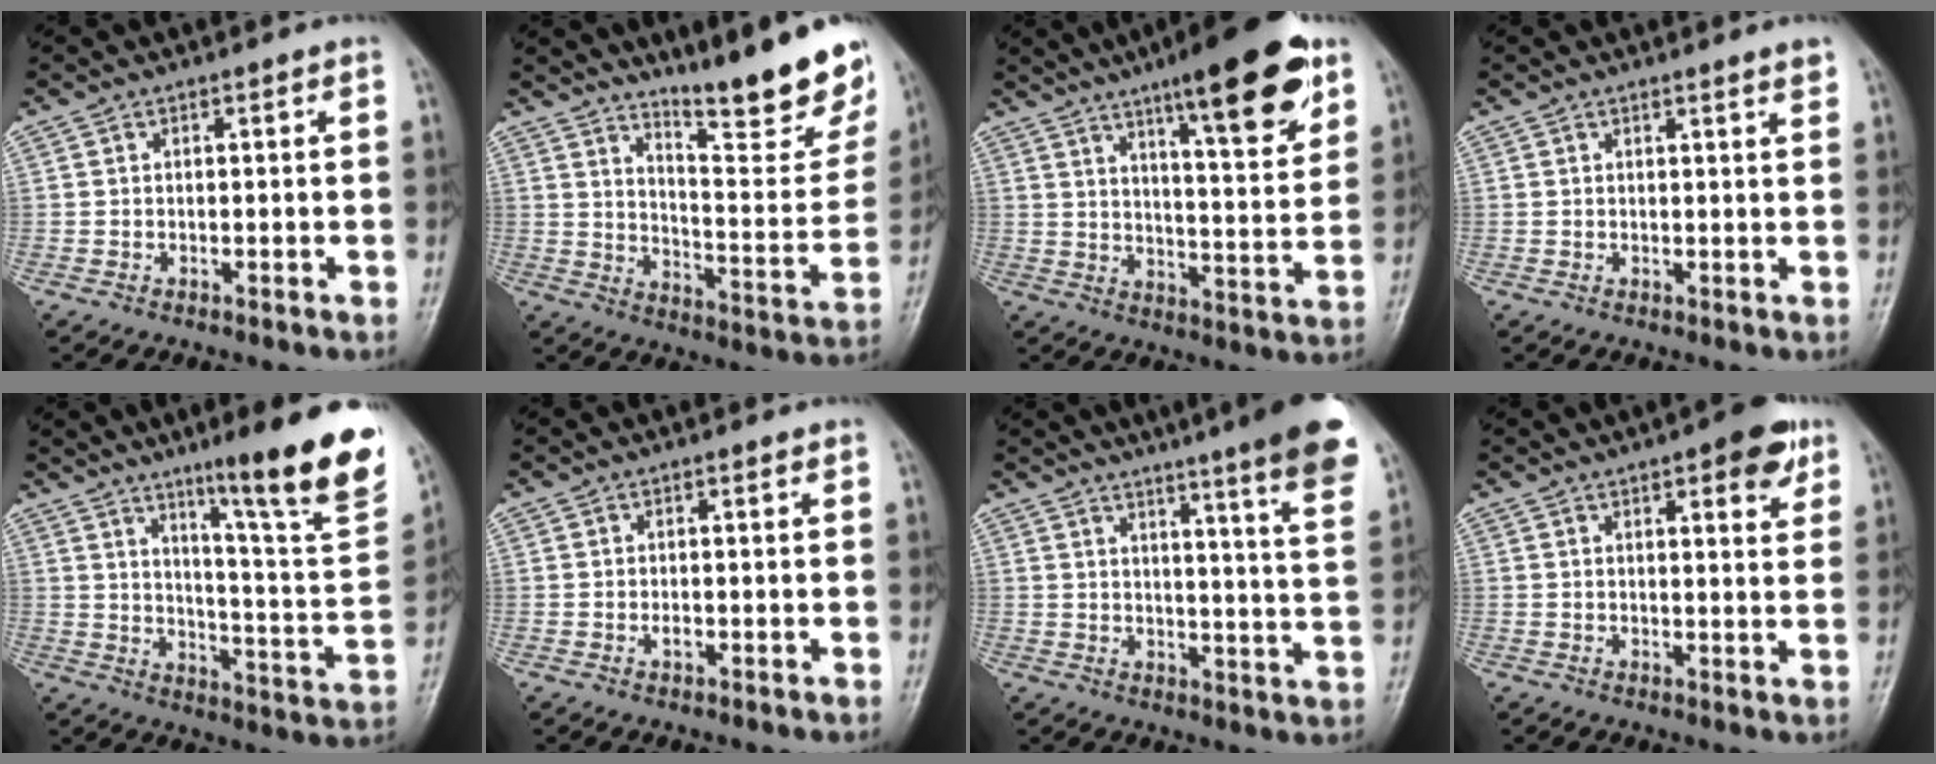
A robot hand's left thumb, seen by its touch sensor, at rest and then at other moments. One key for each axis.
{"total": 19.0, "fx": 14.9, "fy": 2.8, "fz": 11.6, "tx": -0.137, "ty": -0.116, "tz": 0.219}
{"total": 18.2, "fx": 10.8, "fy": 4.0, "fz": 14.0, "tx": -0.176, "ty": -0.050, "tz": 0.161}
{"total": 1.8, "fx": 1.4, "fy": -0.2, "fz": 1.1, "tx": -0.010, "ty": -0.009, "tz": 0.020}
{"total": 21.7, "fx": 13.5, "fy": 2.0, "fz": 16.8, "tx": -0.206, "ty": -0.075, "tz": 0.201}
{"total": 1.0, "fx": -0.1, "fy": 0.6, "fz": 0.8, "tx": -0.010, "ty": -0.001, "tz": -0.001}
{"total": 19.2, "fx": 14.0, "fy": 1.3, "fz": 13.0, "tx": -0.155, "ty": -0.070, "tz": 0.168}
{"total": 7.5, "fx": 4.1, "fy": 2.5, "fz": 5.7, "tx": -0.055, "ty": -0.015, "tz": 0.047}